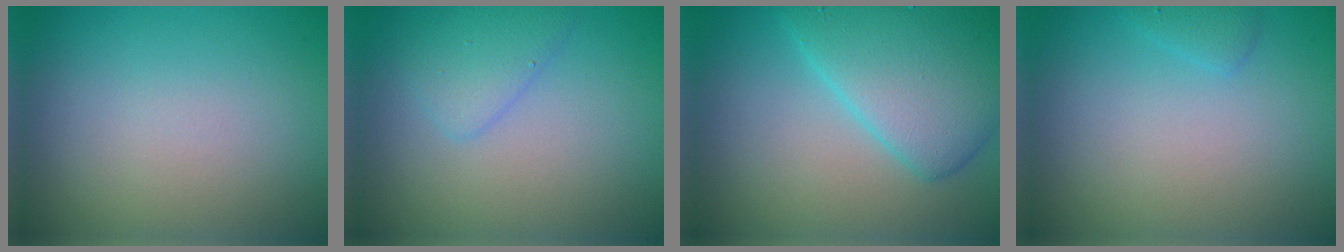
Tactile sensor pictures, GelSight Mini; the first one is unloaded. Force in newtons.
{"total": 2.1, "press": 2.1, "slide": 0.2}
{"total": 7.2, "press": 7.2, "slide": 0.2}
{"total": 1.0, "press": 1.0, "slide": 0.1}